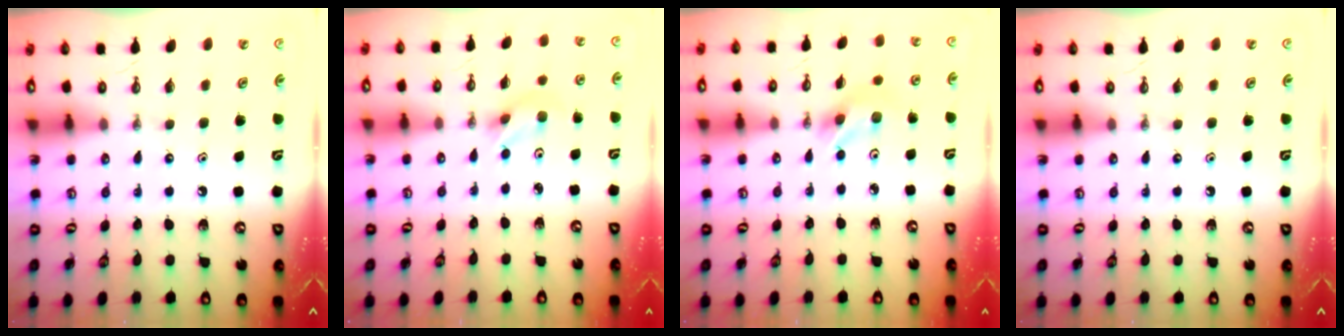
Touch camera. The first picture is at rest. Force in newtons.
{"total": 3.5, "press": 2.6, "slide": 2.3}
{"total": 4.6, "press": 4.5, "slide": 0.3}
{"total": 0.0}